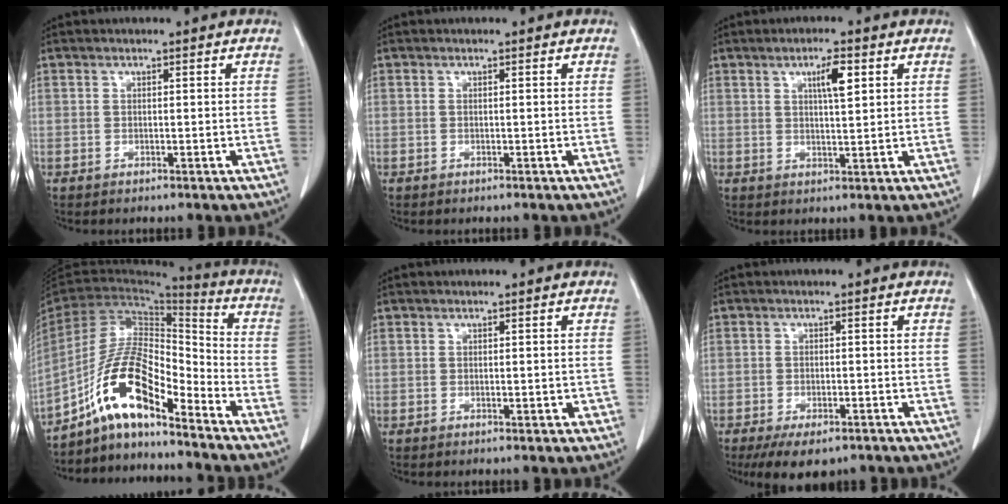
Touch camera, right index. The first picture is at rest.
{"total": 0.0}
{"total": 4.3, "force": [1.8, 0.6, 3.8], "torque": [-0.065, -0.001, 0.031]}
{"total": 13.0, "force": [-8.6, 3.1, 9.3], "torque": [-0.182, 0.027, -0.155]}
{"total": 1.2, "force": [-0.2, 0.5, 1.0], "torque": [-0.014, 0.002, 0.000]}
{"total": 6.2, "force": [-4.3, 2.7, 3.4], "torque": [-0.052, -0.007, -0.065]}